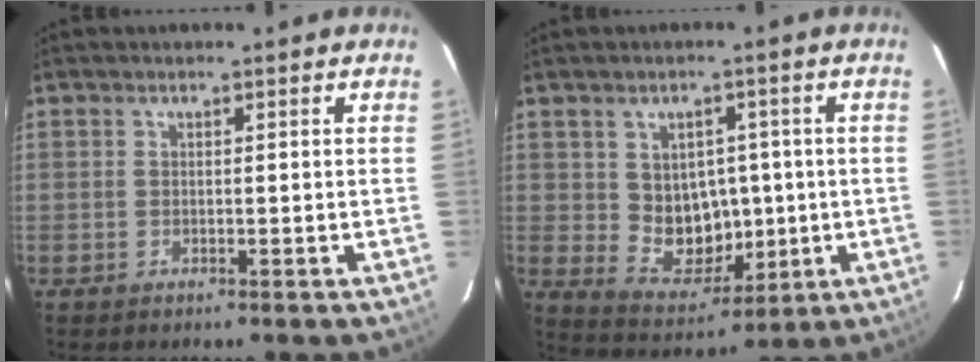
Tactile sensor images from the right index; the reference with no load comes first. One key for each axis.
{"total": 9.3, "fx": 0.2, "fy": 8.0, "fz": 4.8, "tx": -0.089, "ty": -0.003, "tz": 0.028}